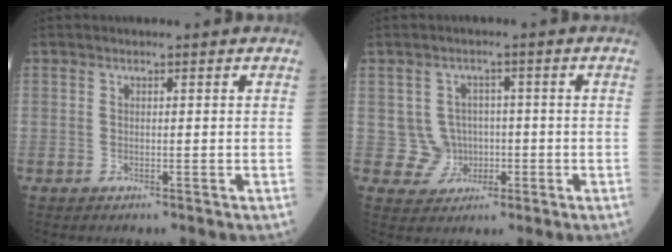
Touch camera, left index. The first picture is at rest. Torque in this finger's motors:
{"motor_torque": [0.10, 0.21, 0.01, -0.03]}